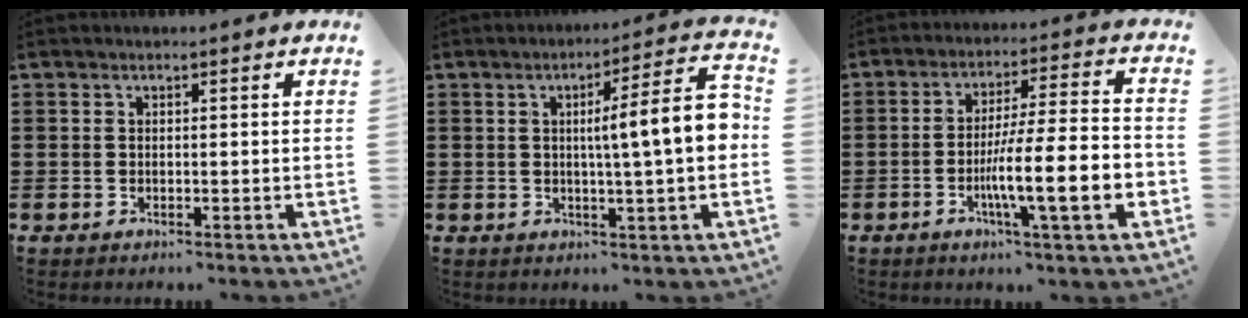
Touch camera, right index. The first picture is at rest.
{"total": 9.7, "force": [0.7, 0.8, 9.6], "torque": [-0.149, -0.011, 0.003]}
{"total": 13.0, "force": [-4.1, 1.7, 12.2], "torque": [-0.215, -0.011, -0.079]}